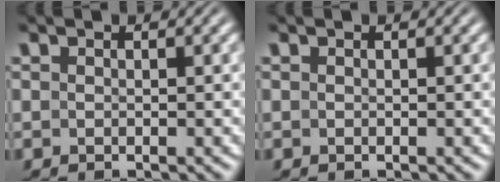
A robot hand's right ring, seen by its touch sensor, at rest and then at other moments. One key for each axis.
{"total": 0.0}